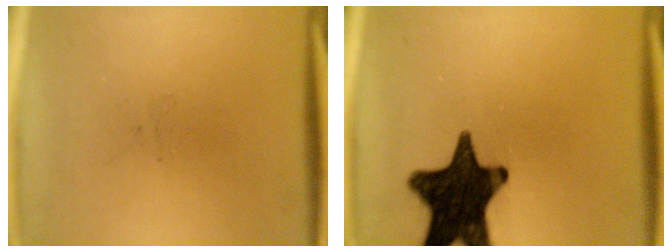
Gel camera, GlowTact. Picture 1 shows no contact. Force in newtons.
{"total": 17.9}